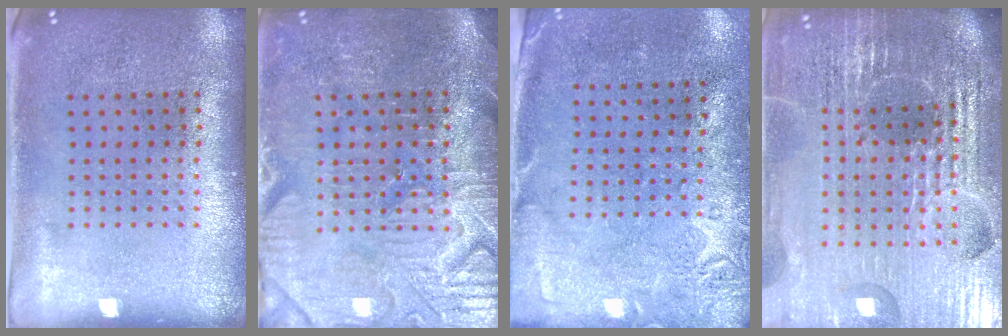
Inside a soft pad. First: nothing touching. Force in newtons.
{"total": 4.0, "press": 3.8, "slide": 1.4}
{"total": 2.8, "press": 2.2, "slide": 1.7}
{"total": 6.7, "press": 5.9, "slide": 3.2}